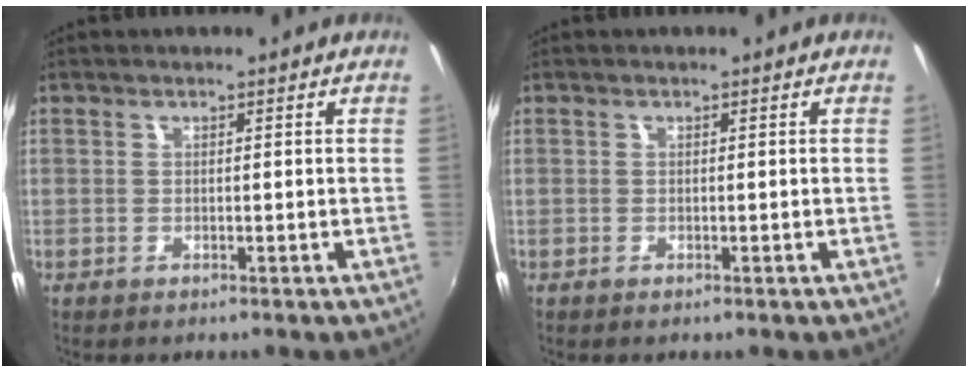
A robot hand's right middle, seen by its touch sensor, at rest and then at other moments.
{"total": 0.0}